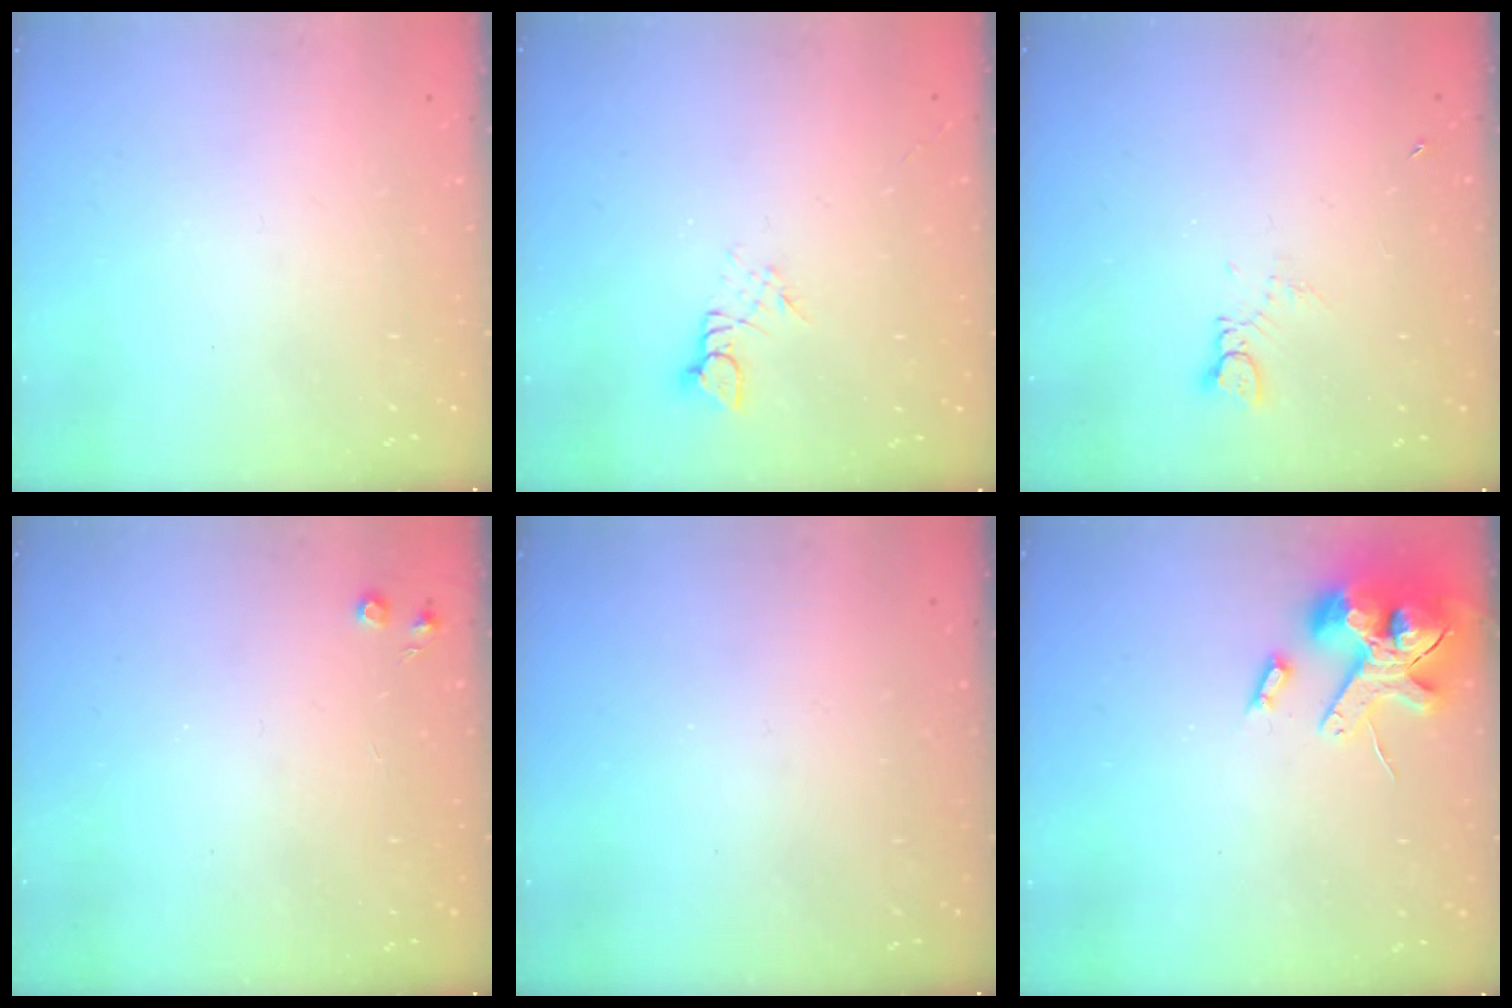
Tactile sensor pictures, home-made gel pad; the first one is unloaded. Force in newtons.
{"total": 3.0, "press": 3.0, "slide": 0.3}
{"total": 1.6, "press": 1.6, "slide": 0.2}
{"total": 3.5, "press": 3.4, "slide": 0.6}
{"total": 0.0}
{"total": 14.2, "press": 14.0, "slide": 2.2}